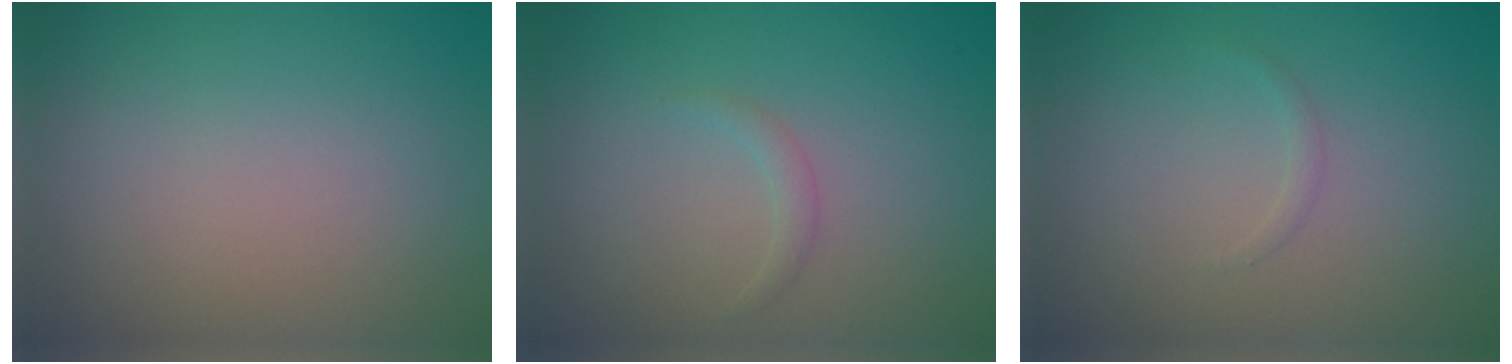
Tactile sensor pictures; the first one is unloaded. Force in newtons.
{"total": 0.9, "press": 0.9, "slide": 0.0}
{"total": 0.5, "press": 0.5, "slide": 0.0}